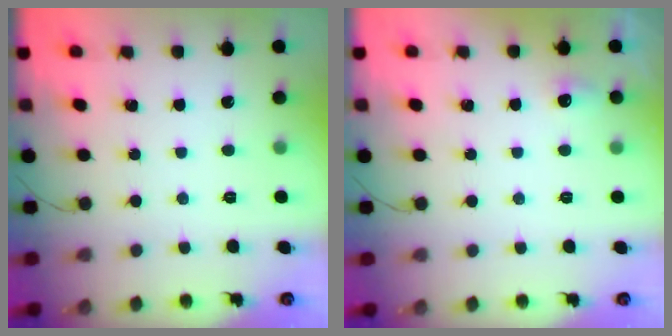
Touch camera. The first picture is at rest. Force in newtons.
{"total": 5.7, "press": 3.7, "slide": 4.4}